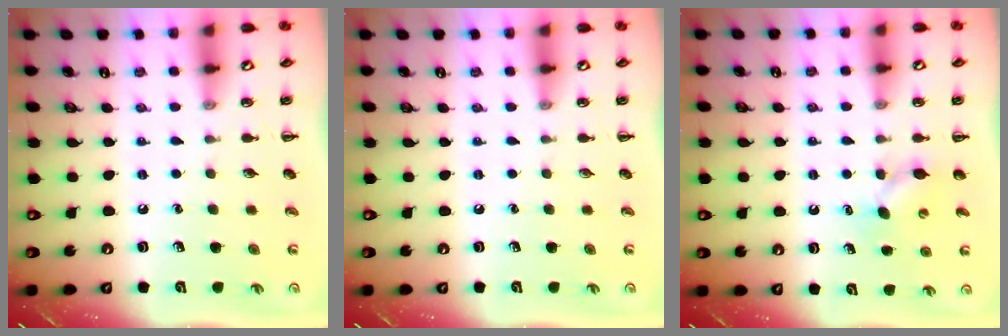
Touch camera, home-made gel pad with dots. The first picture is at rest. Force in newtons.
{"total": 0.0}
{"total": 4.7, "press": 4.5, "slide": 1.3}